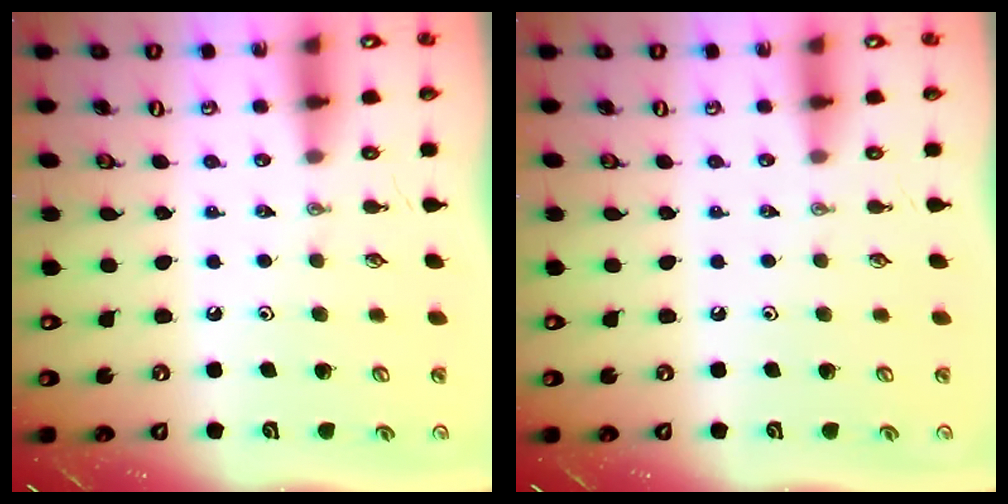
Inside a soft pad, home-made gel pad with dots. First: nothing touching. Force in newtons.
{"total": 0.0}